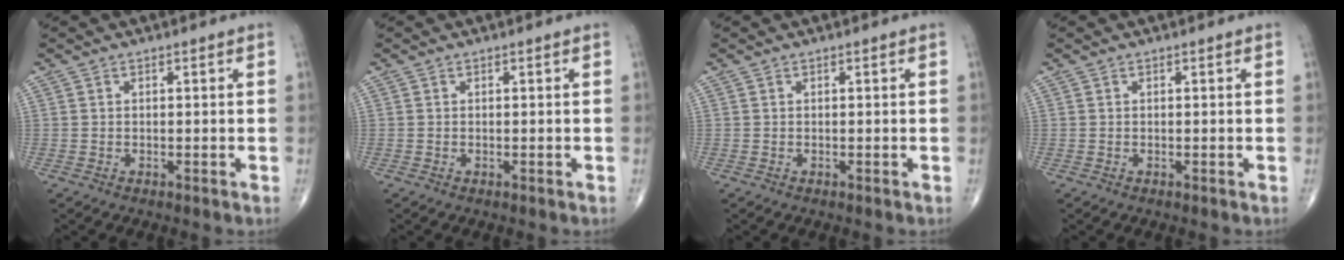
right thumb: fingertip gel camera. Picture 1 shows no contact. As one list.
[{"total": 0.0}, {"total": 0.0}, {"total": 0.0}]